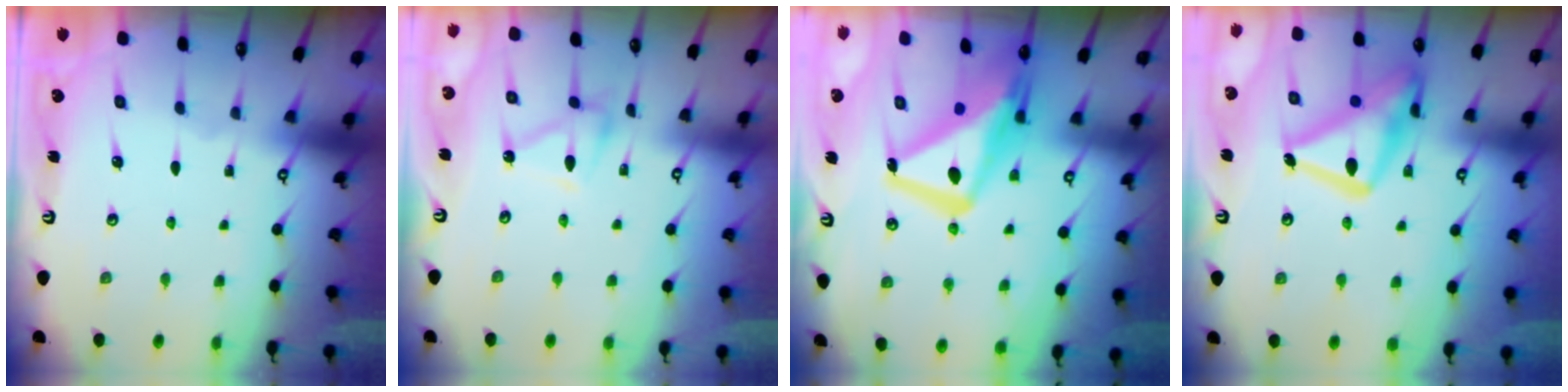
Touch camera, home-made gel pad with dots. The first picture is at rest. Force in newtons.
{"total": 6.7, "press": 6.7, "slide": 0.3}
{"total": 16.9, "press": 16.9, "slide": 1.7}
{"total": 21.7, "press": 21.7, "slide": 1.6}